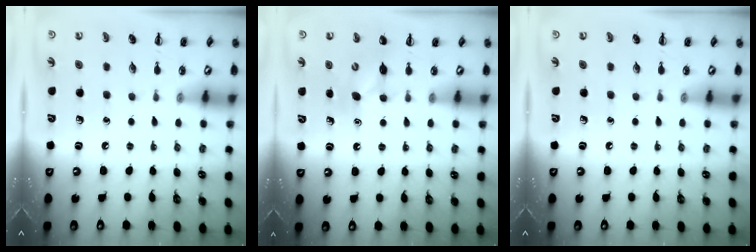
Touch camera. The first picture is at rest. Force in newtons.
{"total": 6.8, "press": 6.6, "slide": 1.6}
{"total": 0.0}